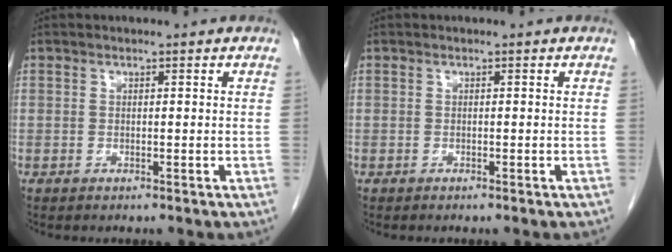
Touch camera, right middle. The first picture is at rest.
{"total": 0.0}